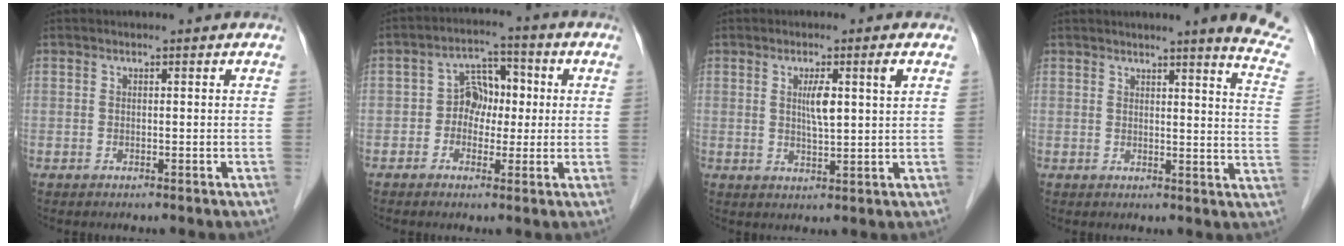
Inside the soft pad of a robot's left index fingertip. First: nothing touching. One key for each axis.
{"total": 6.0, "fx": -0.4, "fy": 4.7, "fz": 3.7, "tx": -0.058, "ty": 0.024, "tz": -0.011}
{"total": 5.1, "fx": 1.5, "fy": 0.1, "fz": 4.8, "tx": -0.086, "ty": 0.006, "tz": 0.029}
{"total": 10.4, "fx": 9.1, "fy": -1.2, "fz": 5.0, "tx": -0.052, "ty": -0.066, "tz": 0.076}